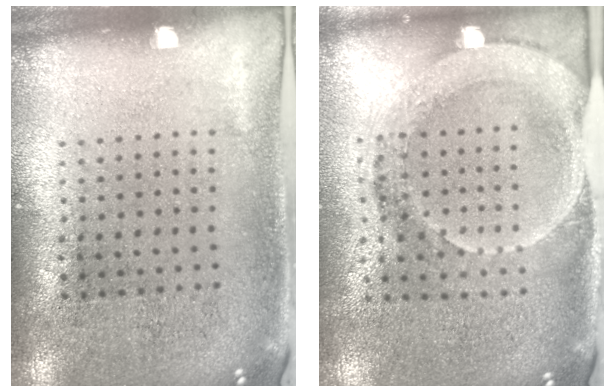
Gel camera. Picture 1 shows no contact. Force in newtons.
{"total": 1.8, "press": 1.7, "slide": 0.7}